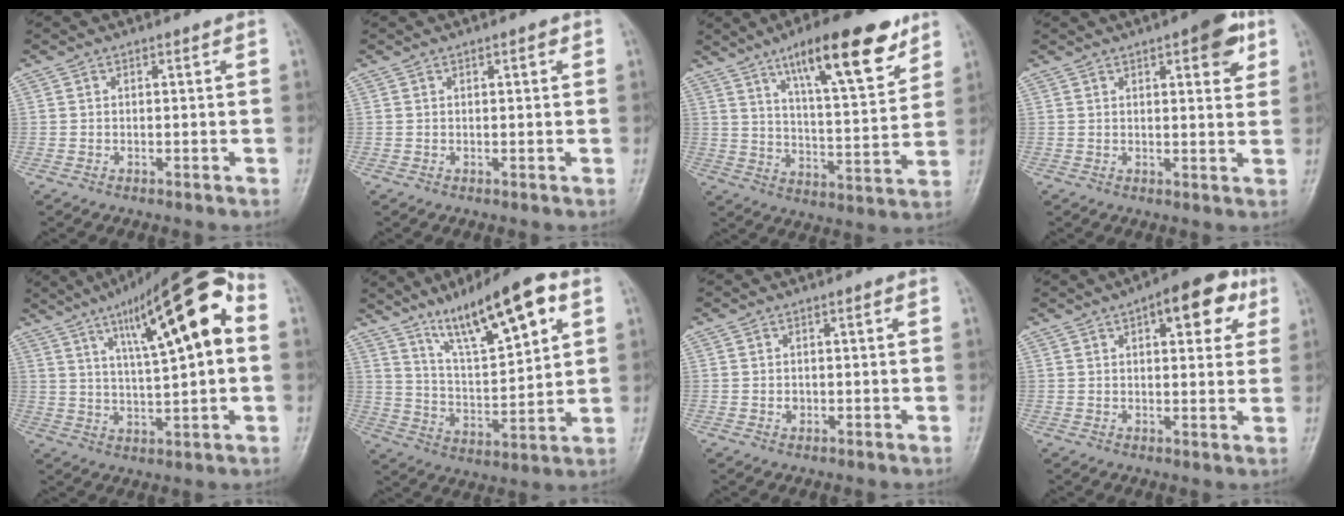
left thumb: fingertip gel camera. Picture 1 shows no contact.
{"total": 1.1, "force": [0.5, 0.3, 0.9], "torque": [-0.012, 0.001, 0.006]}
{"total": 18.3, "force": [11.0, 5.1, 13.7], "torque": [-0.183, -0.050, 0.177]}
{"total": 7.4, "force": [3.7, 2.6, 5.9], "torque": [-0.057, -0.011, 0.040]}
{"total": 19.9, "force": [5.9, 4.9, 18.4], "torque": [-0.268, 0.020, 0.088]}
{"total": 17.1, "force": [9.4, 4.4, 13.6], "torque": [-0.206, -0.034, 0.168]}
{"total": 1.3, "force": [-0.2, 1.1, 0.7], "torque": [-0.006, 0.004, -0.001]}
{"total": 11.0, "force": [4.9, 4.9, 8.6], "torque": [-0.073, -0.001, 0.055]}